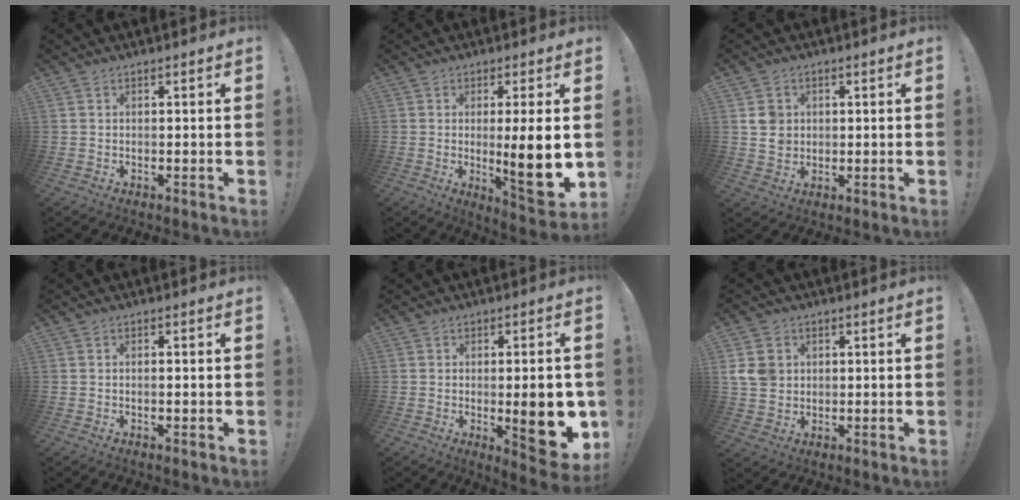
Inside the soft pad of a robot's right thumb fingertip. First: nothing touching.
{"total": 12.8, "force": [-0.6, 1.9, 12.7], "torque": [-0.177, -0.014, -0.007]}
{"total": 5.0, "force": [1.3, 4.5, 1.7], "torque": [-0.014, -0.002, 0.024]}
{"total": 0.8, "force": [-0.4, 0.2, 0.7], "torque": [-0.012, 0.000, -0.008]}
{"total": 14.5, "force": [-2.7, 4.5, 13.6], "torque": [-0.158, -0.006, -0.030]}
{"total": 7.0, "force": [1.7, 6.0, 3.2], "torque": [-0.059, -0.001, 0.036]}